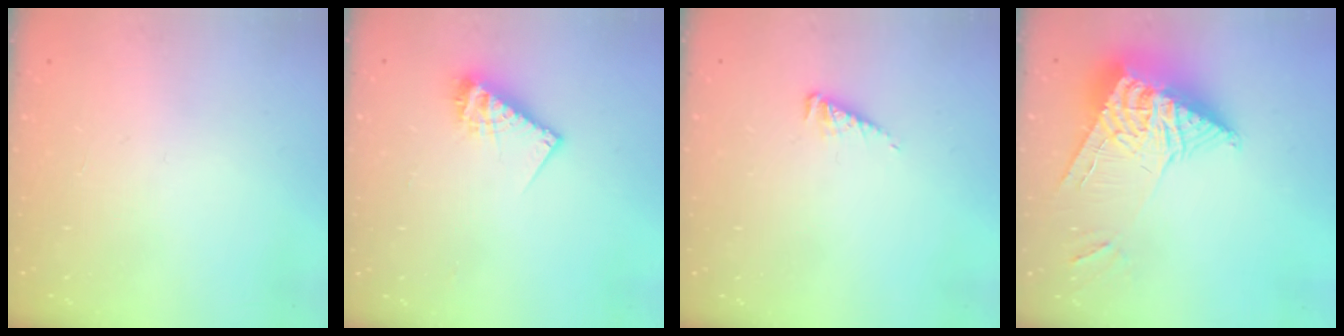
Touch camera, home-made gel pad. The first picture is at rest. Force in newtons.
{"total": 9.7, "press": 9.7, "slide": 0.5}
{"total": 4.4, "press": 4.4, "slide": 0.6}
{"total": 12.2, "press": 12.1, "slide": 1.9}